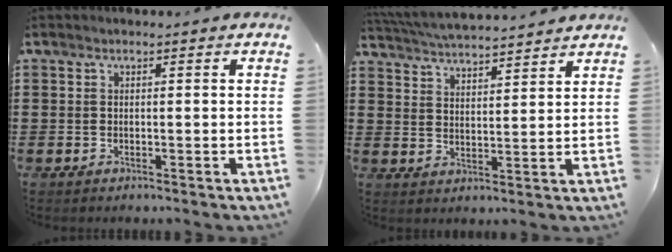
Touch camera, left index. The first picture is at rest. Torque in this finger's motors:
{"motor_torque": [-0.42, -1.02, -0.16, 0.07]}